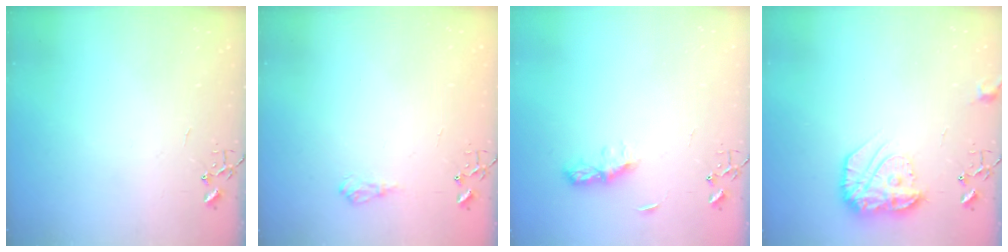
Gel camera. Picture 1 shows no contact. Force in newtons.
{"total": 8.2, "press": 8.2, "slide": 0.9}
{"total": 6.4, "press": 6.3, "slide": 0.7}
{"total": 15.1, "press": 15.0, "slide": 1.0}